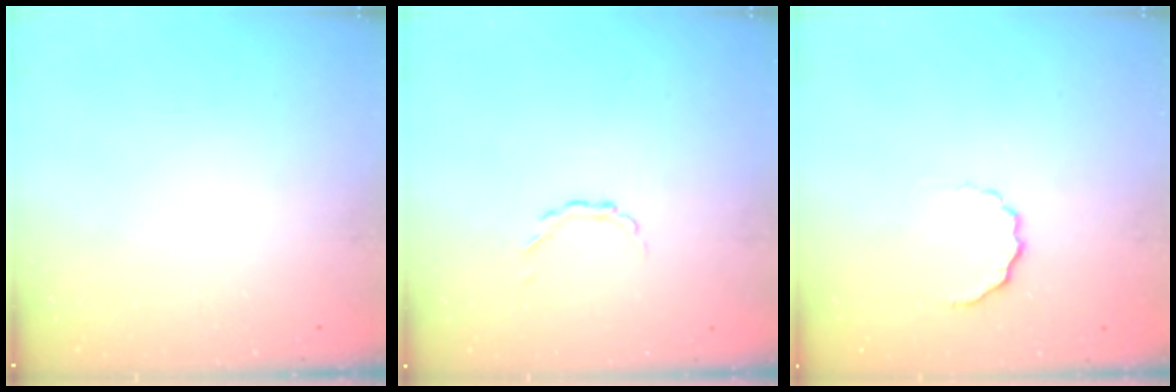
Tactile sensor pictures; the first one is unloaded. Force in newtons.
{"total": 1.7, "press": 1.7, "slide": 0.1}
{"total": 5.6, "press": 5.4, "slide": 1.5}